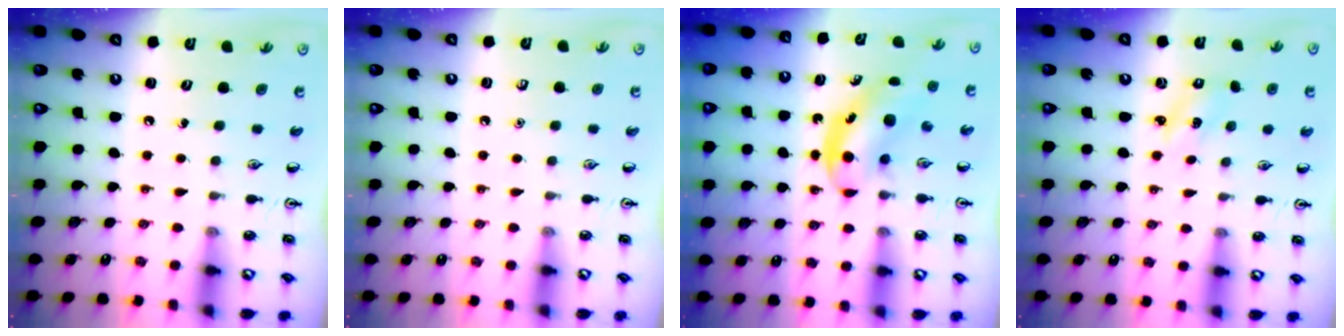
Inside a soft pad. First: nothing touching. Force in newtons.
{"total": 0.0}
{"total": 5.7, "press": 5.6, "slide": 0.7}
{"total": 1.4, "press": 1.3, "slide": 0.5}